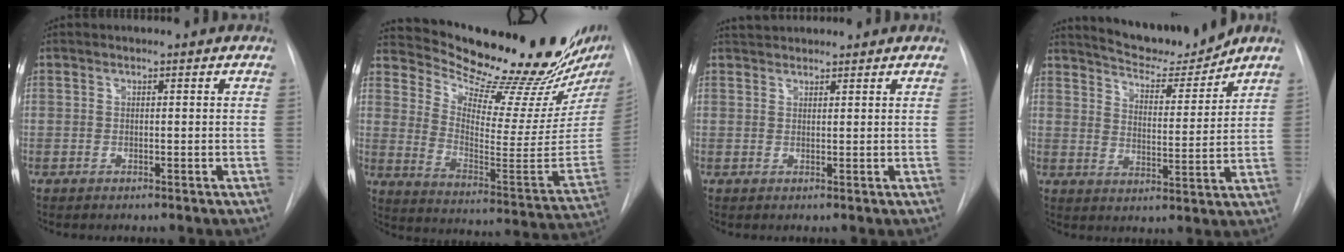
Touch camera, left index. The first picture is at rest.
{"total": 26.5, "force": [23.0, 2.2, 12.9], "torque": [-0.200, -0.106, 0.314]}
{"total": 3.1, "force": [3.0, 0.6, 0.6], "torque": [-0.010, 0.030, 0.053]}
{"total": 10.4, "force": [9.9, 0.6, 2.9], "torque": [-0.046, -0.017, 0.159]}